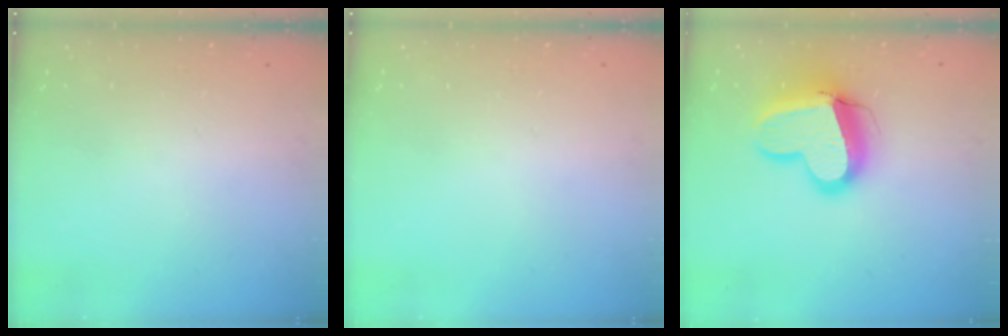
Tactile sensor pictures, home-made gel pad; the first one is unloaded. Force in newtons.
{"total": 0.0}
{"total": 16.2, "press": 16.0, "slide": 2.1}